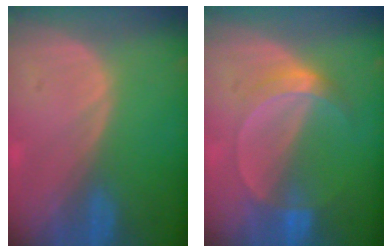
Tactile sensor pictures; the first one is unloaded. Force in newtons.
{"total": 5.0, "press": 4.5, "slide": 2.2}